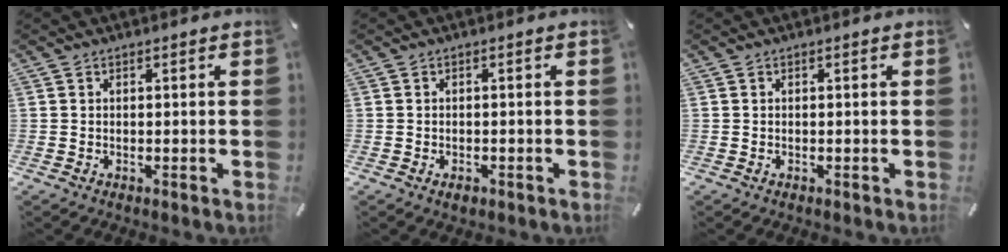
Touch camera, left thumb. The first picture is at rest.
{"total": 1.6, "force": [-0.8, 1.0, 0.9], "torque": [-0.017, 0.003, -0.016]}
{"total": 0.0}